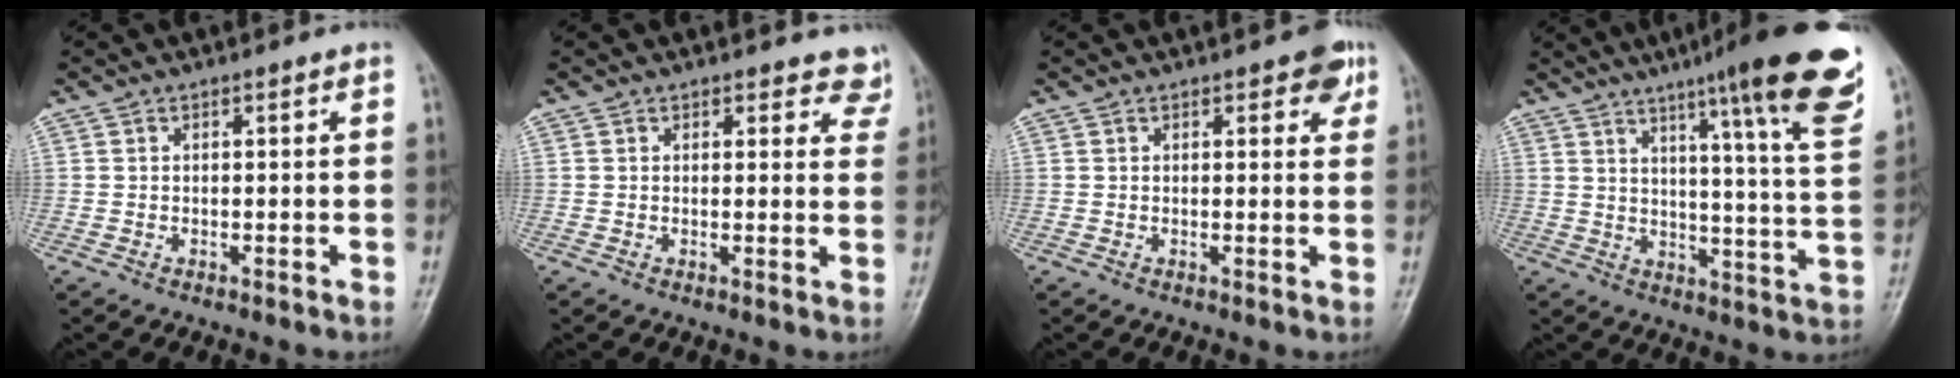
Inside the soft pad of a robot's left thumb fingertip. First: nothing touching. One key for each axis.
{"total": 4.9, "fx": 4.3, "fy": 2.2, "fz": 0.5, "tx": 0.036, "ty": -0.023, "tz": 0.028}
{"total": 3.7, "fx": 2.0, "fy": 1.8, "fz": 2.5, "tx": -0.007, "ty": -0.005, "tz": 0.017}
{"total": 21.0, "fx": 13.1, "fy": 1.7, "fz": 16.2, "tx": -0.204, "ty": -0.054, "tz": 0.172}